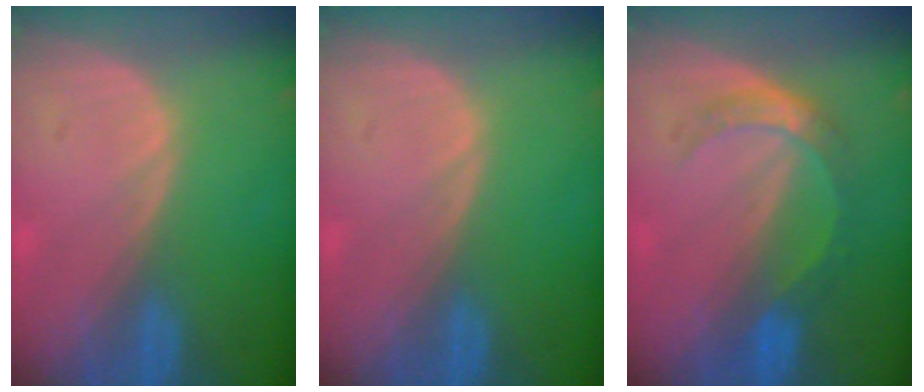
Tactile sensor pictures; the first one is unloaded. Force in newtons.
{"total": 0.0}
{"total": 5.4, "press": 4.8, "slide": 2.4}